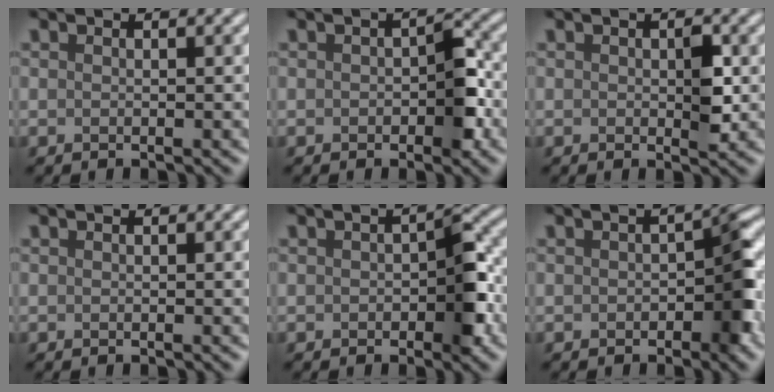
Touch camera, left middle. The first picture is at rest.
{"total": 3.1, "force": [-0.5, 1.6, 2.6], "torque": [-0.033, -0.001, -0.009]}
{"total": 2.1, "force": [0.0, 1.0, 1.8], "torque": [-0.024, -0.002, 0.002]}
{"total": 0.0}
{"total": 3.7, "force": [-0.6, 1.9, 3.1], "torque": [-0.038, 0.000, -0.010]}
{"total": 4.0, "force": [-0.8, 2.1, 3.3], "torque": [-0.029, 0.004, -0.014]}